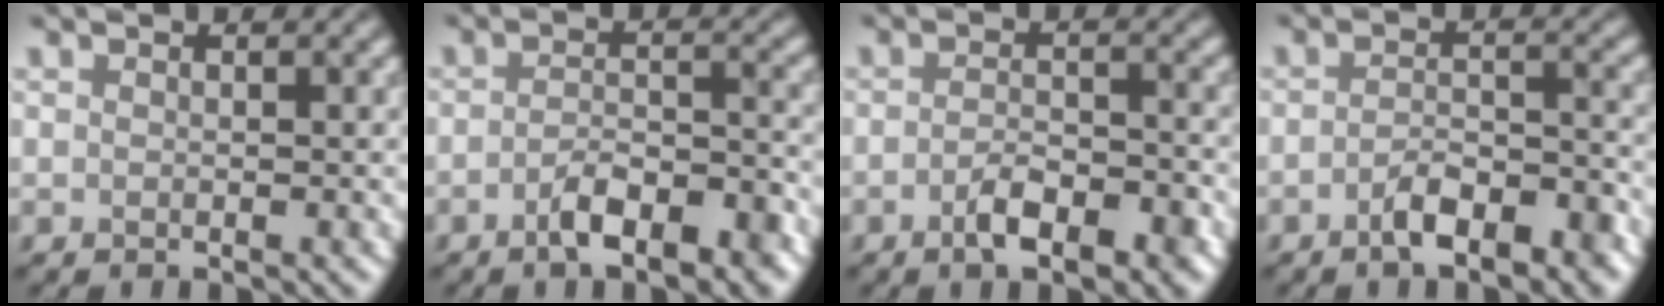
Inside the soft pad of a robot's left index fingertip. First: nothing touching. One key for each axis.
{"total": 4.9, "fx": -2.8, "fy": 1.8, "fz": 3.6, "tx": -0.060, "ty": 0.002, "tz": -0.047}
{"total": 4.0, "fx": -2.1, "fy": 1.5, "fz": 3.1, "tx": -0.053, "ty": 0.000, "tz": -0.036}
{"total": 4.4, "fx": -2.6, "fy": 1.7, "fz": 3.1, "tx": -0.050, "ty": 0.005, "tz": -0.046}